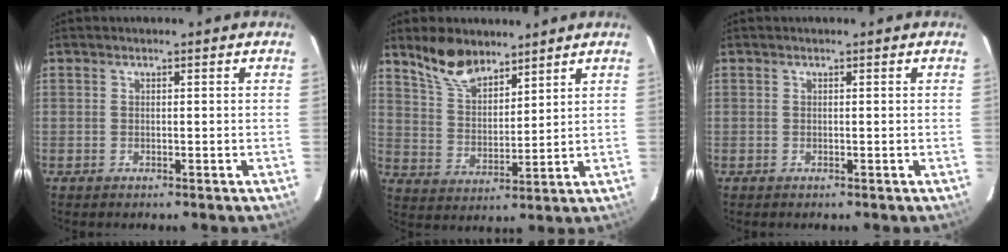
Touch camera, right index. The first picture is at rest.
{"total": 9.6, "force": [7.6, 4.1, 4.3], "torque": [-0.082, 0.013, 0.150]}
{"total": 0.0}